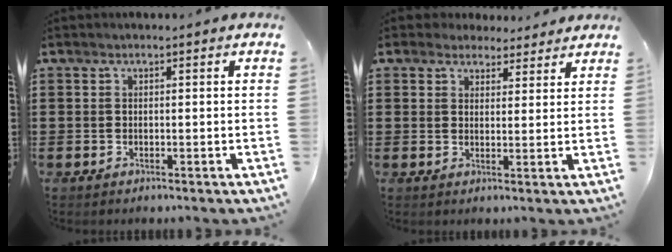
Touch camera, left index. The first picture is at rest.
{"total": 3.4, "force": [3.0, 1.5, 0.3], "torque": [-0.009, -0.002, 0.057]}